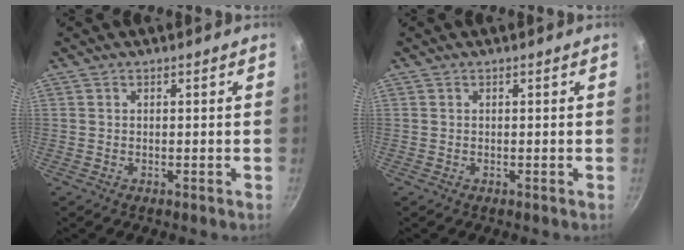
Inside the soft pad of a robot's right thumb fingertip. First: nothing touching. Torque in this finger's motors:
{"motor_torque": [-0.01, 0.00, -0.01, 0.01, 0.01]}